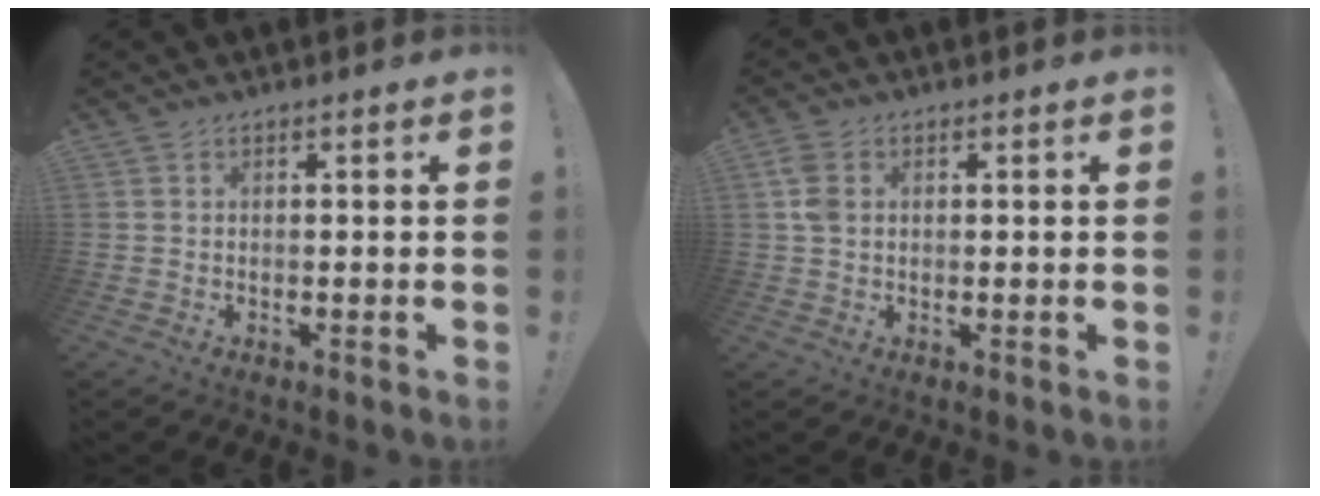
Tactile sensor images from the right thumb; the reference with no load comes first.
{"total": 4.6, "force": [1.3, 3.1, 3.1], "torque": [-0.070, 0.001, 0.024]}